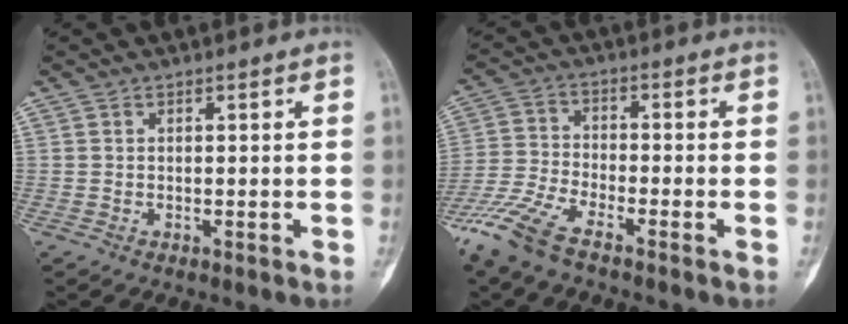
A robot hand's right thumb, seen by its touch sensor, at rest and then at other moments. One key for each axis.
{"total": 10.5, "fx": -7.4, "fy": 2.4, "fz": 7.0, "tx": -0.171, "ty": 0.008, "tz": -0.156}